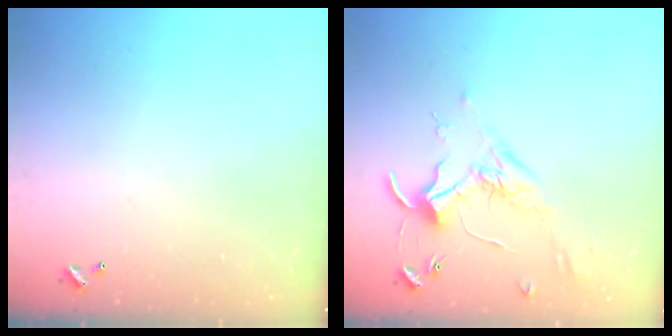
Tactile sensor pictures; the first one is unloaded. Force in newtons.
{"total": 1.7, "press": 1.7, "slide": 0.4}